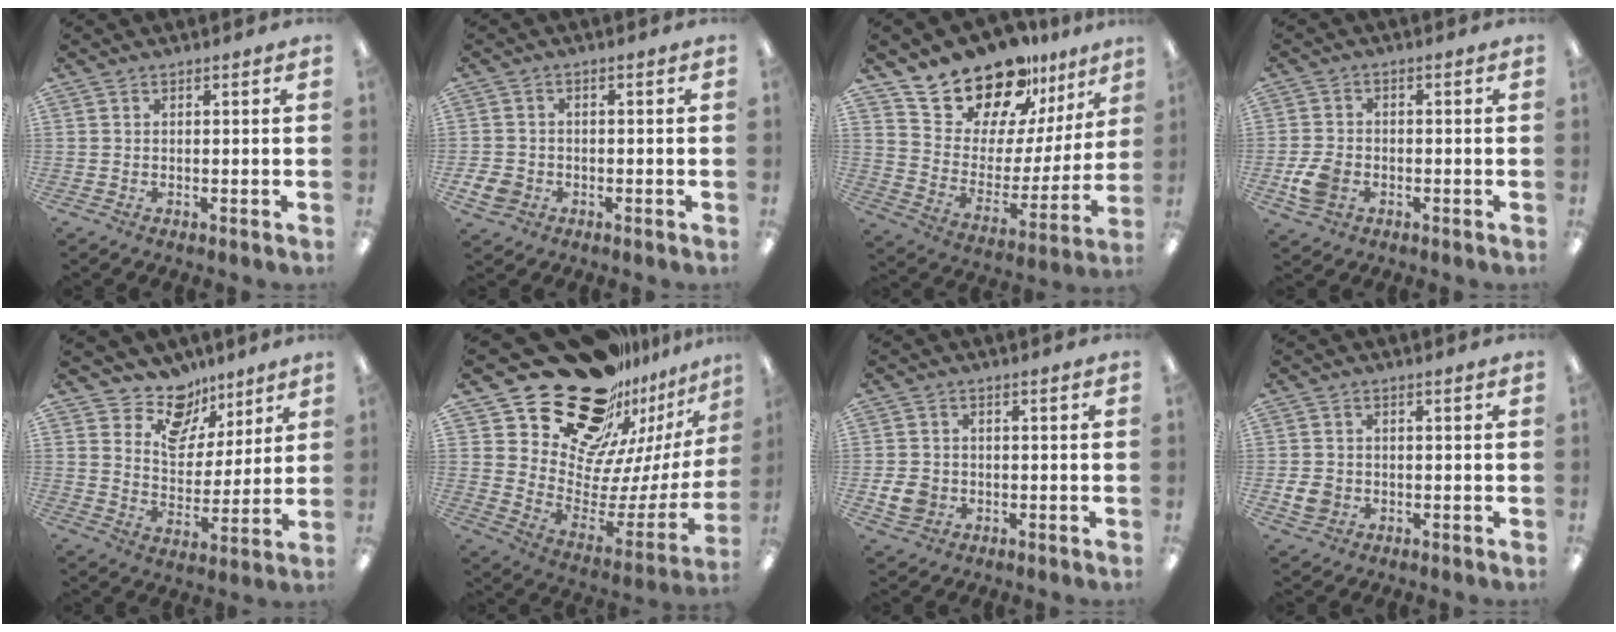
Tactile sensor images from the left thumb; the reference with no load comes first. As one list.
[{"total": 4.6, "force": [-1.6, 3.8, 1.8], "torque": [-0.033, 0.005, -0.031]}, {"total": 19.7, "force": [17.2, 8.2, 4.7], "torque": [-0.099, -0.141, 0.312]}, {"total": 6.2, "force": [-2.1, 4.7, 3.6], "torque": [-0.064, 0.006, -0.038]}, {"total": 11.9, "force": [9.2, 6.9, 3.1], "torque": [-0.058, -0.064, 0.173]}, {"total": 27.5, "force": [20.1, 14.4, 12.0], "torque": [-0.158, -0.158, 0.385]}, {"total": 5.3, "force": [-1.1, 4.6, 2.5], "torque": [-0.039, 0.002, -0.021]}, {"total": 4.5, "force": [-0.8, 3.9, 2.1], "torque": [-0.039, 0.000, -0.016]}]